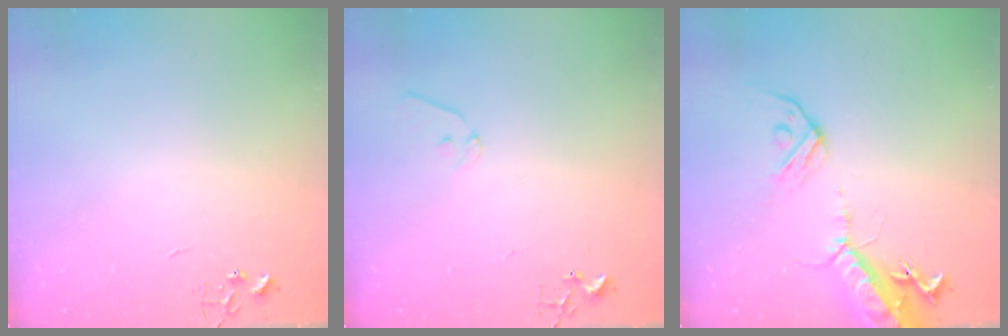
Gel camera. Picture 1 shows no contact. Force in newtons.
{"total": 7.0, "press": 6.9, "slide": 0.8}
{"total": 16.9, "press": 16.5, "slide": 3.8}